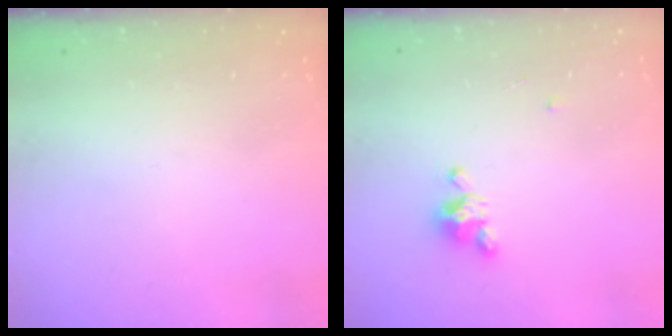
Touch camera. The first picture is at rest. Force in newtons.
{"total": 3.8, "press": 3.8, "slide": 0.4}